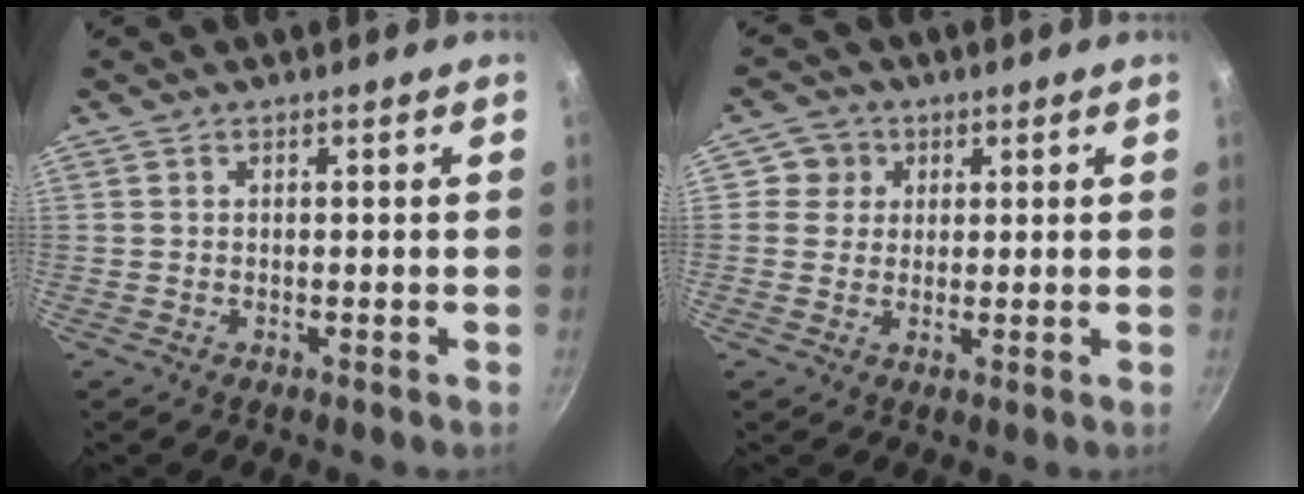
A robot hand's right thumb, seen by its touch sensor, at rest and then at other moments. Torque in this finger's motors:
{"motor_torque": [-0.34, -0.36, -0.32, 0.24, 0.04]}